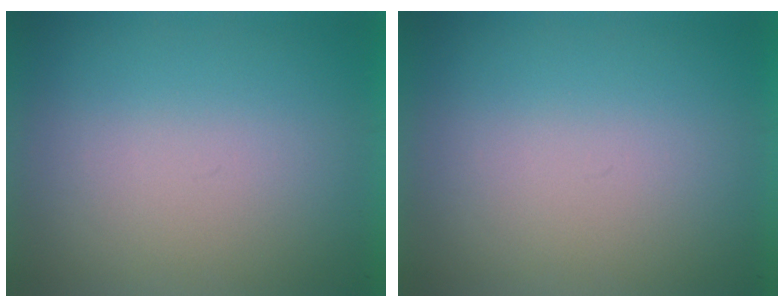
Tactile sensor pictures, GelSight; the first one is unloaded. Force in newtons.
{"total": 0.0}